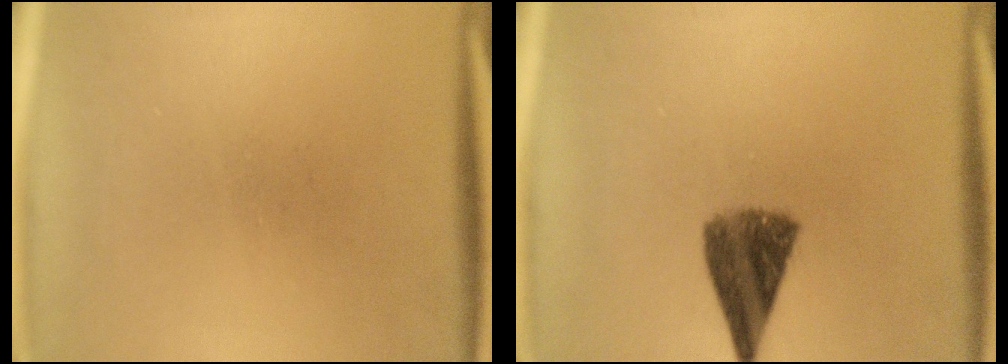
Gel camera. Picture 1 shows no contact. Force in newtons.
{"total": 7.6}